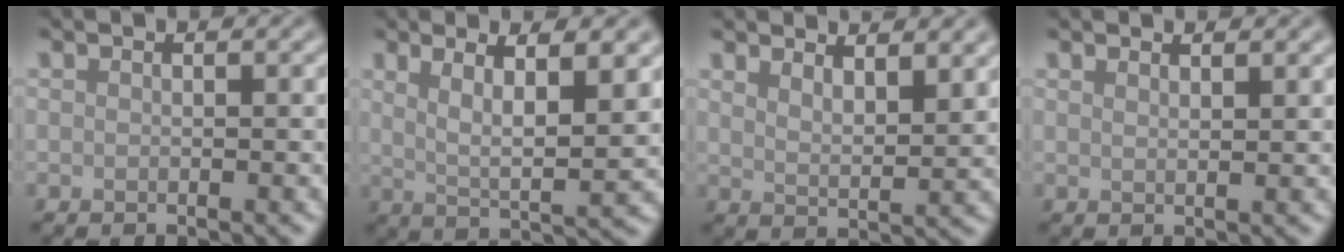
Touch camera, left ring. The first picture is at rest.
{"total": 6.3, "force": [2.7, 1.6, 5.4], "torque": [-0.088, -0.006, 0.052]}
{"total": 3.9, "force": [3.0, 1.1, 2.2], "torque": [-0.030, -0.004, 0.054]}
{"total": 1.7, "force": [1.5, 0.5, 0.8], "torque": [-0.006, 0.004, 0.011]}